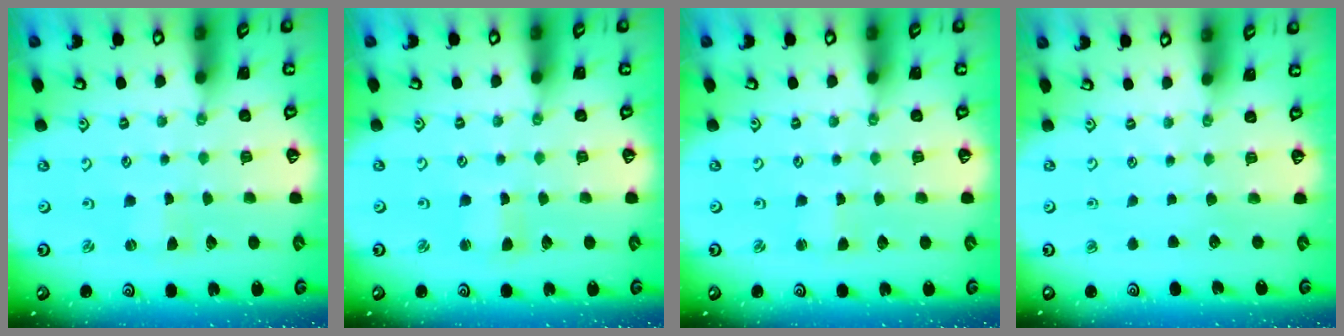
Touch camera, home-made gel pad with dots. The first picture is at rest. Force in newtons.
{"total": 0.8, "press": 0.8, "slide": 0.2}
{"total": 0.9, "press": 0.9, "slide": 0.1}
{"total": 0.0}